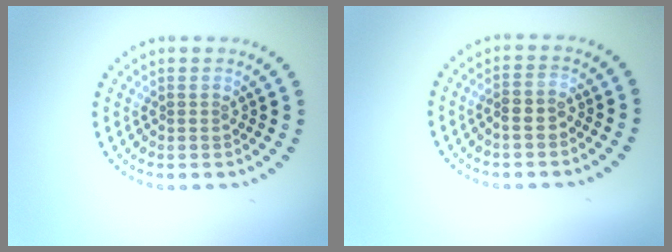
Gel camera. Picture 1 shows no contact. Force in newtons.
{"total": 1.3, "press": 1.2, "slide": 0.5}